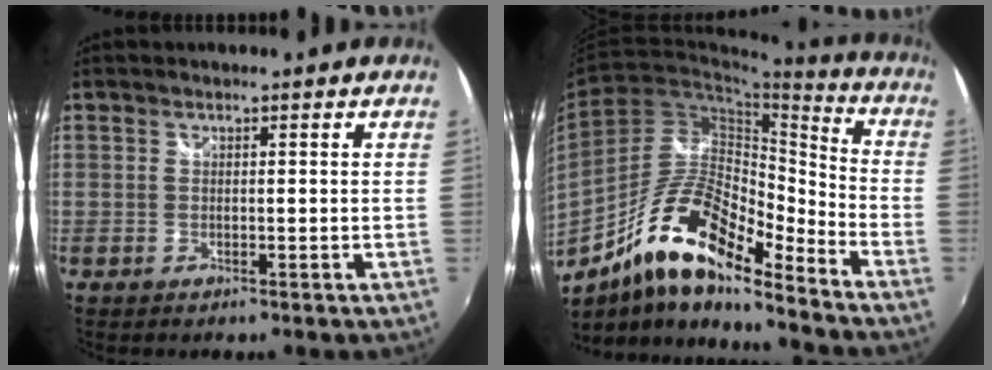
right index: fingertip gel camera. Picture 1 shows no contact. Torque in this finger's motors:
{"motor_torque": [0.47, -0.54, 0.70, 0.20]}